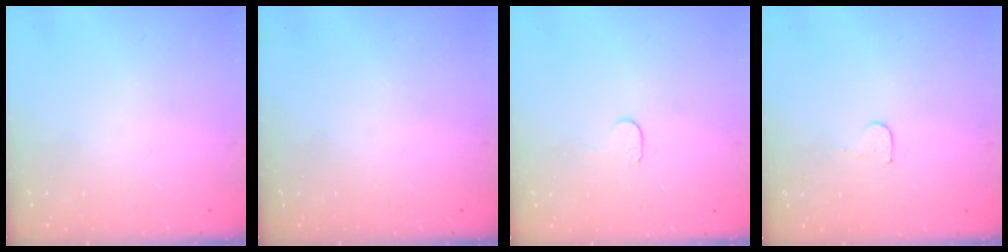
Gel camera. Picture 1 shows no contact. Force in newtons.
{"total": 0.0}
{"total": 3.8, "press": 3.8, "slide": 0.4}
{"total": 3.7, "press": 3.7, "slide": 0.3}